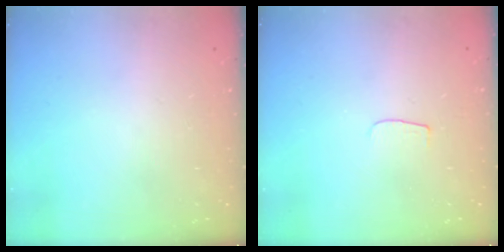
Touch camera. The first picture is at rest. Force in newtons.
{"total": 3.0, "press": 3.0, "slide": 0.4}